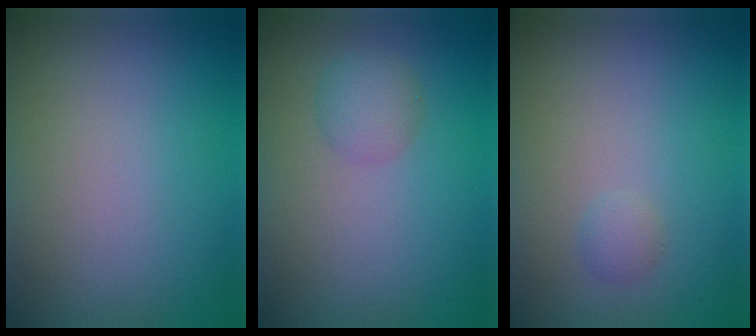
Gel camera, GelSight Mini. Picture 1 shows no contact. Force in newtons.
{"total": 2.0, "press": 2.0, "slide": 0.0}
{"total": 0.8, "press": 0.8, "slide": 0.1}